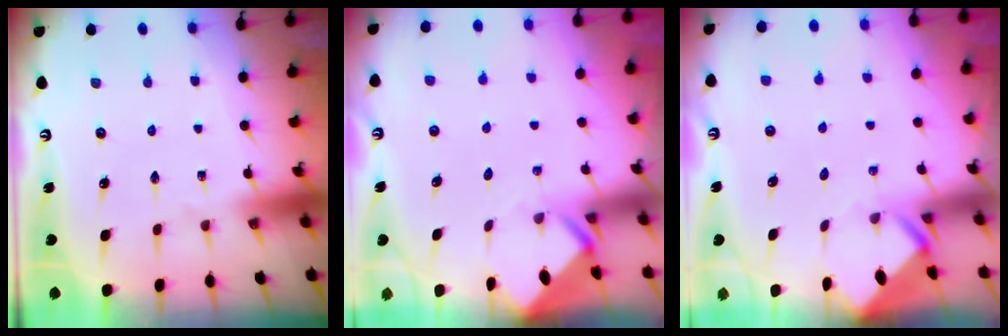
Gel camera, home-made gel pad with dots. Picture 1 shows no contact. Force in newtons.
{"total": 3.5, "press": 3.5, "slide": 0.3}
{"total": 3.6, "press": 3.6, "slide": 0.3}